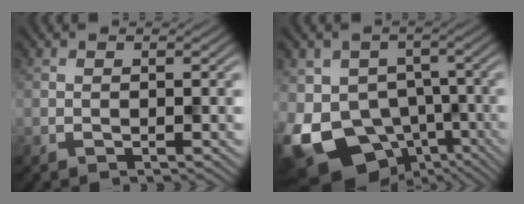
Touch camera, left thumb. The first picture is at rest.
{"total": 15.5, "force": [-7.4, 11.0, 8.1], "torque": [-0.184, -0.039, -0.080]}